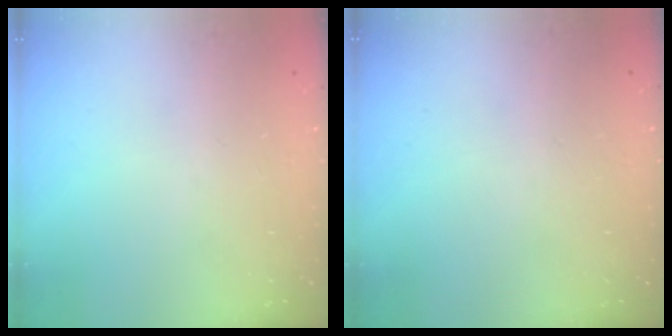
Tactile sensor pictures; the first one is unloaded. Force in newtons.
{"total": 2.6, "press": 2.6, "slide": 0.2}